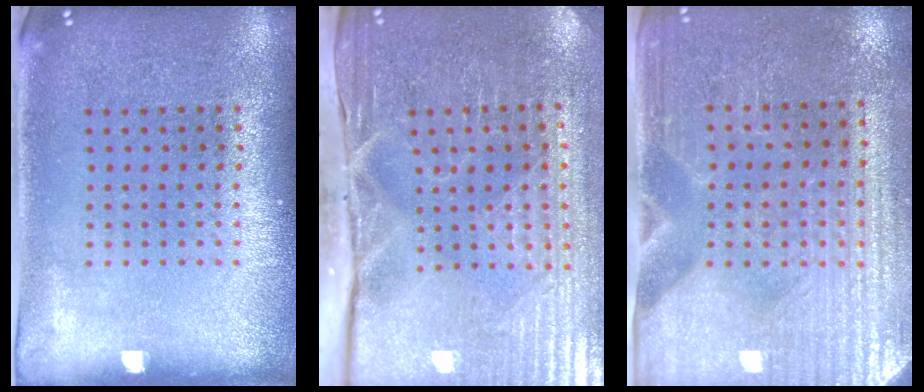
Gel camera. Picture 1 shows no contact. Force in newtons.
{"total": 4.3, "press": 4.0, "slide": 1.5}
{"total": 3.5, "press": 3.3, "slide": 1.2}